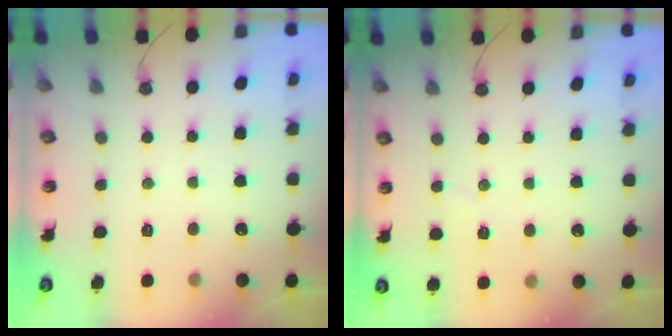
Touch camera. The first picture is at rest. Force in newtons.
{"total": 3.3, "press": 2.8, "slide": 1.7}